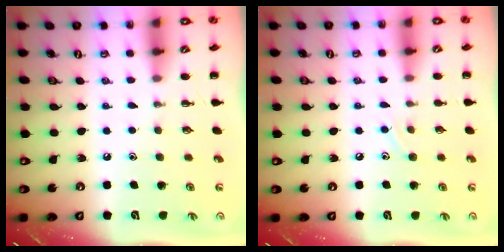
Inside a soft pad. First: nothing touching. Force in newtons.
{"total": 6.1, "press": 5.9, "slide": 1.7}